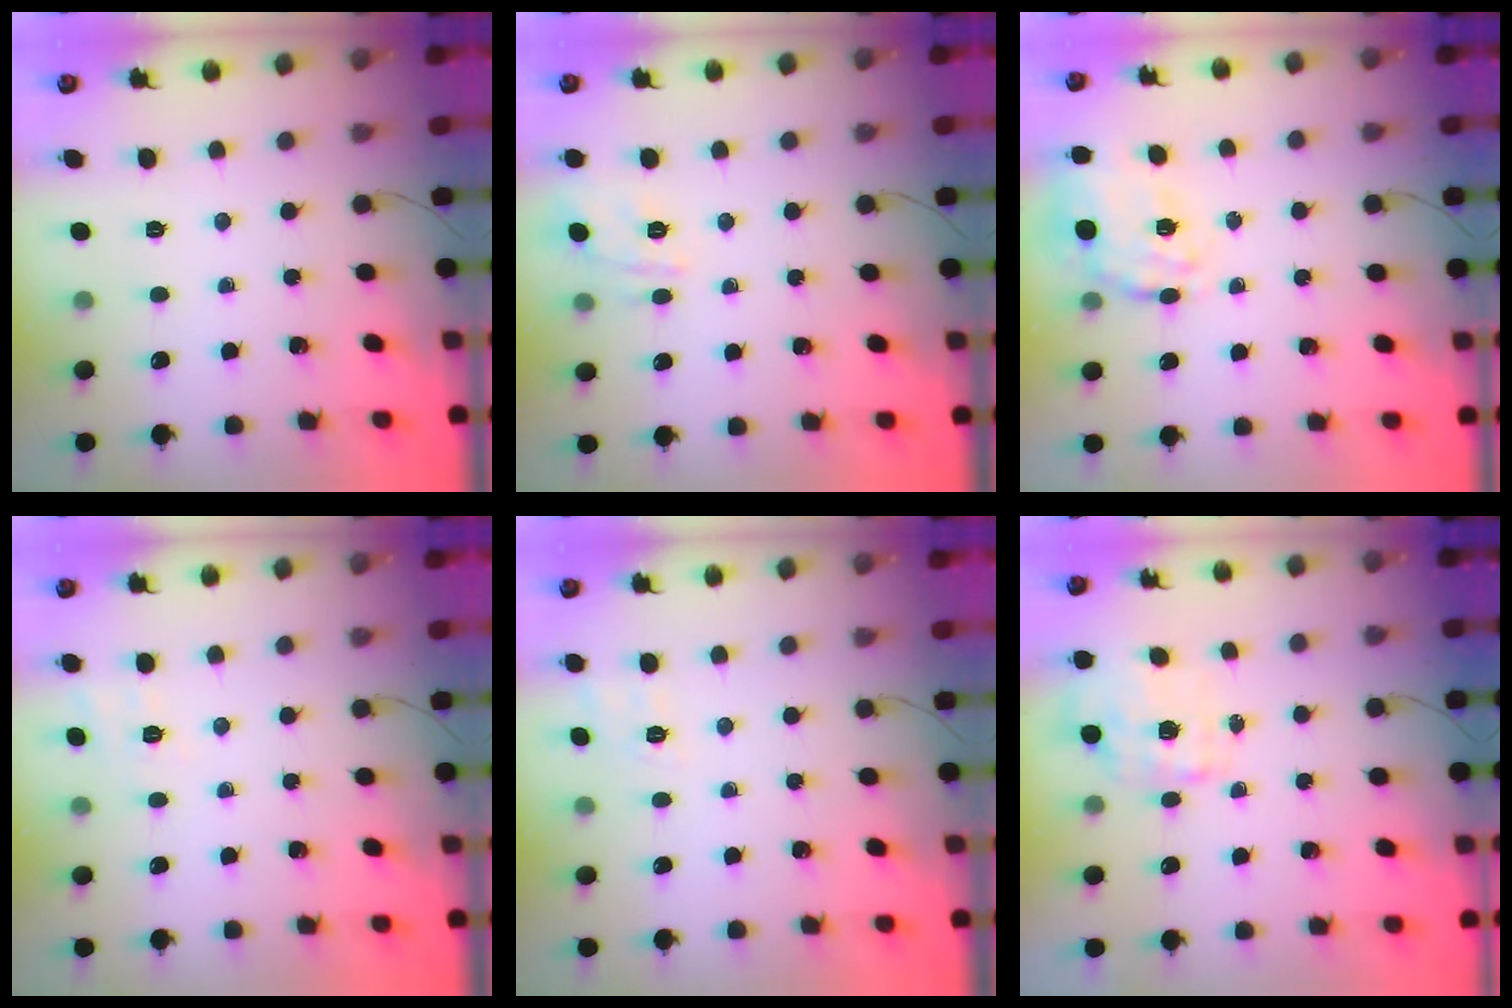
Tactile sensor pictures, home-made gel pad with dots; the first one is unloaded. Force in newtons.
{"total": 2.9, "press": 2.7, "slide": 1.2}
{"total": 18.3, "press": 17.9, "slide": 4.1}
{"total": 2.3, "press": 0.9, "slide": 2.1}
{"total": 2.5, "press": 1.6, "slide": 1.9}
{"total": 1.9, "press": 1.8, "slide": 0.5}